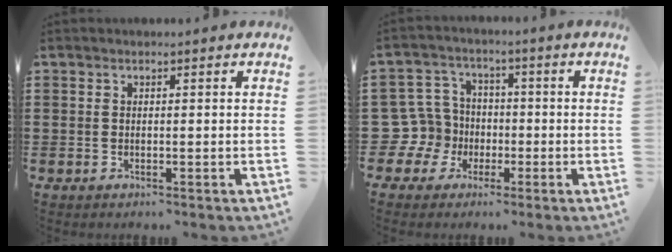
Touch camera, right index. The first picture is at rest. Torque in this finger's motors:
{"motor_torque": [1.09, 1.05, 0.01, -0.05]}